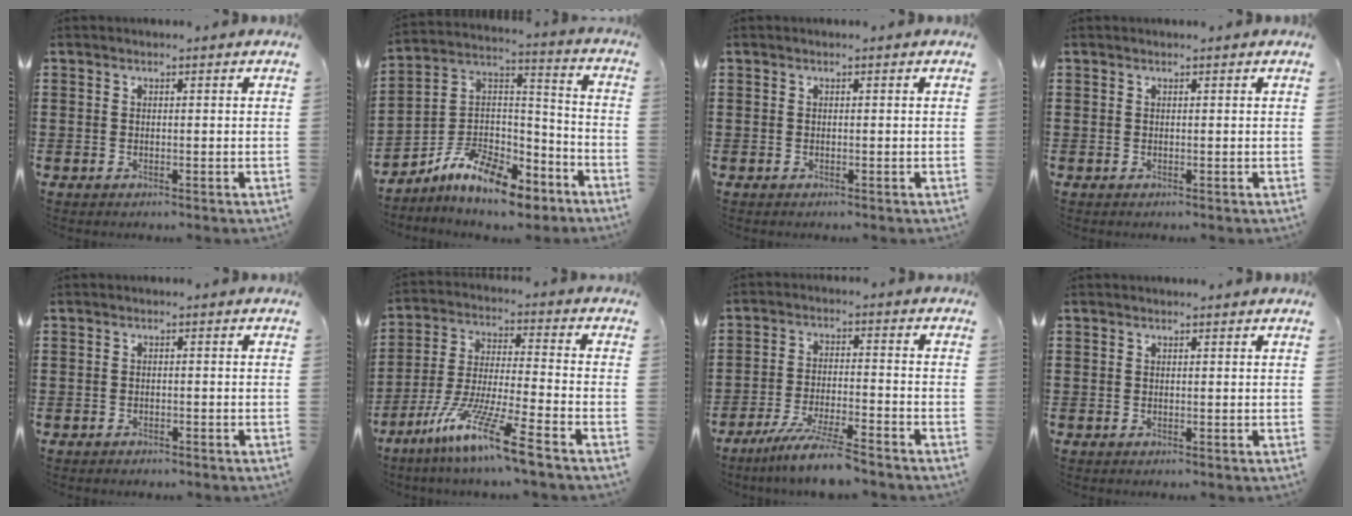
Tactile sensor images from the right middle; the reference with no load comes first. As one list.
[{"total": 11.0, "force": [-8.6, 3.6, 5.8], "torque": [-0.122, 0.021, -0.172]}, {"total": 0.0}, {"total": 0.0}, {"total": 0.8, "force": [-0.8, 0.3, 0.0], "torque": [-0.002, 0.001, -0.017]}, {"total": 11.6, "force": [-8.6, 0.1, 7.8], "torque": [-0.164, -0.001, -0.170]}, {"total": 7.0, "force": [-6.1, -0.2, 3.5], "torque": [-0.072, -0.015, -0.115]}, {"total": 0.0}]